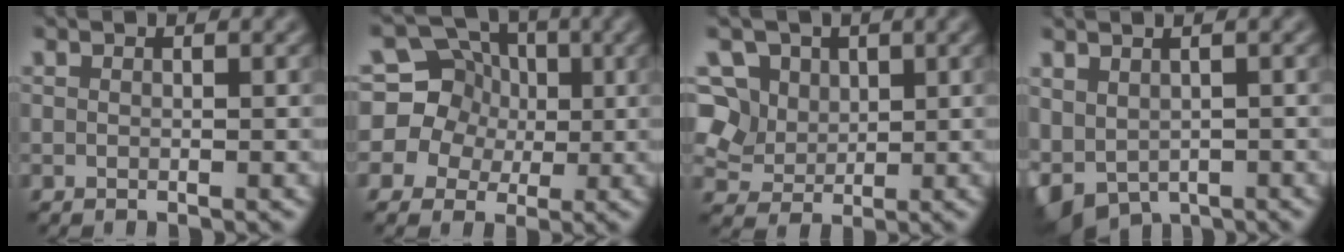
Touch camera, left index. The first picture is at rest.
{"total": 10.0, "force": [2.0, 9.3, 2.9], "torque": [-0.085, 0.047, 0.020]}
{"total": 7.5, "force": [2.6, 6.2, 3.2], "torque": [-0.063, 0.016, 0.030]}
{"total": 4.0, "force": [-1.1, 2.7, 2.7], "torque": [-0.052, -0.015, -0.011]}